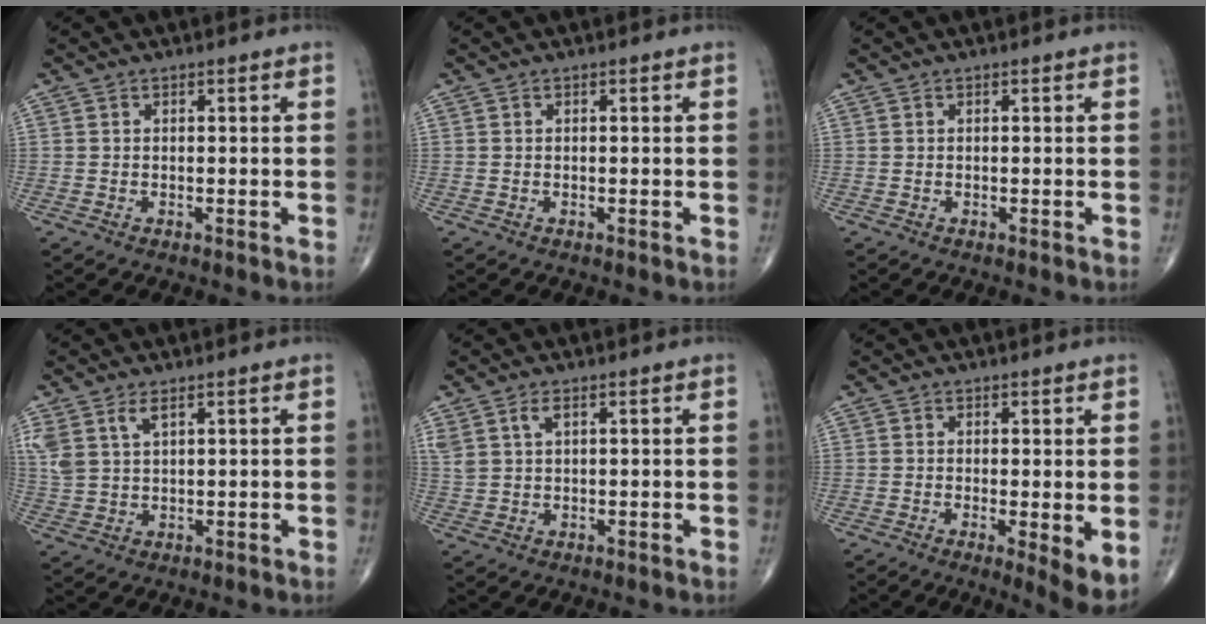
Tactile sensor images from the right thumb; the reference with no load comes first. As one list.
[{"total": 0.0}, {"total": 0.0}, {"total": 5.6, "force": [3.2, 2.6, 3.8], "torque": [-0.087, -0.006, 0.072]}, {"total": 3.8, "force": [1.9, 1.8, 2.7], "torque": [-0.064, 0.004, 0.045]}, {"total": 5.6, "force": [-0.4, 1.3, 5.4], "torque": [-0.082, -0.018, -0.007]}]